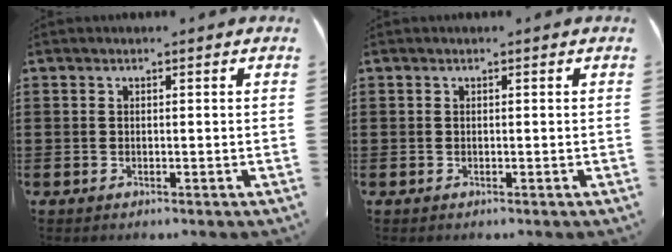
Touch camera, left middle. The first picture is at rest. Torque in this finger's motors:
{"motor_torque": [-0.30, -0.36, -0.01, 0.00]}